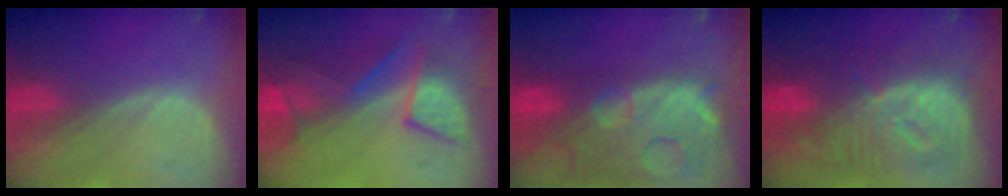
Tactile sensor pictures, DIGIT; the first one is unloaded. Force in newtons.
{"total": 7.9, "press": 7.8, "slide": 1.4}
{"total": 14.8, "press": 12.1, "slide": 8.6}
{"total": 12.5, "press": 12.4, "slide": 1.1}